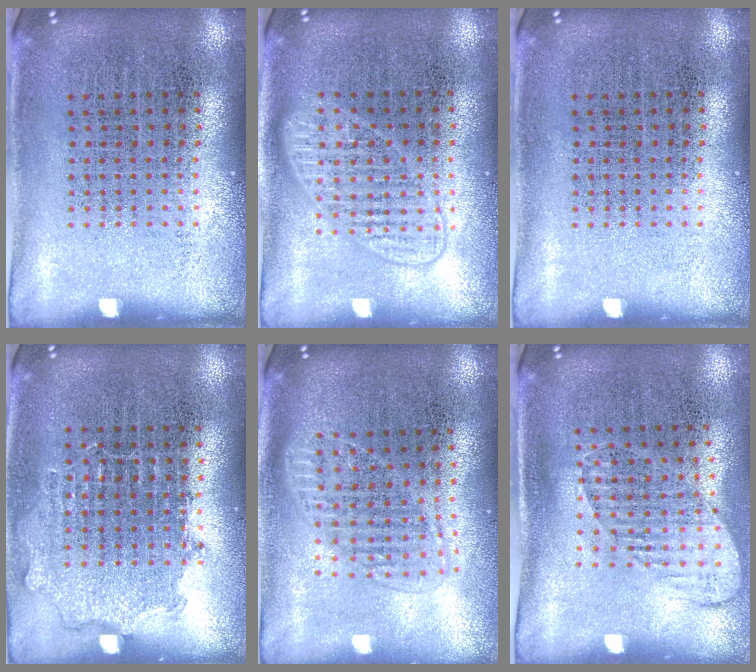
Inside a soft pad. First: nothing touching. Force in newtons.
{"total": 1.5, "press": 1.4, "slide": 0.2}
{"total": 0.0}
{"total": 0.8, "press": 0.7, "slide": 0.3}
{"total": 1.6, "press": 1.4, "slide": 0.8}
{"total": 1.4, "press": 1.1, "slide": 0.8}